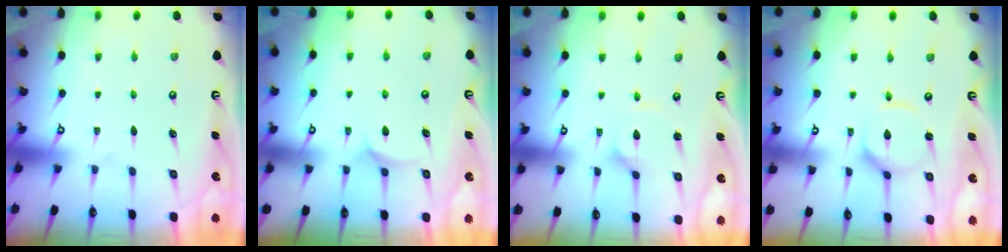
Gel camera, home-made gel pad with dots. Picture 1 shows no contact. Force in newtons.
{"total": 5.5, "press": 5.5, "slide": 0.2}
{"total": 3.9, "press": 3.9, "slide": 0.4}
{"total": 8.7, "press": 8.6, "slide": 0.9}